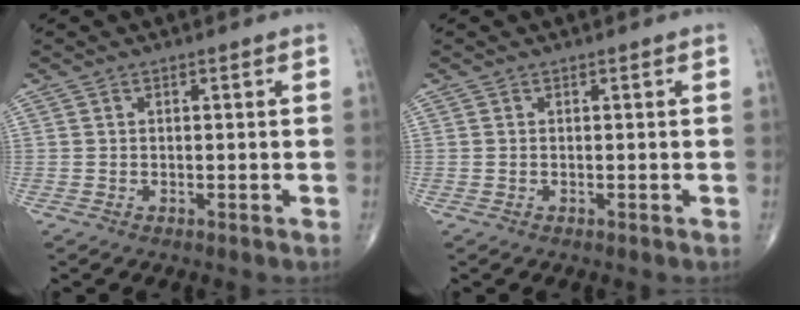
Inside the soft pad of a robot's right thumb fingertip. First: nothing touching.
{"total": 0.0}